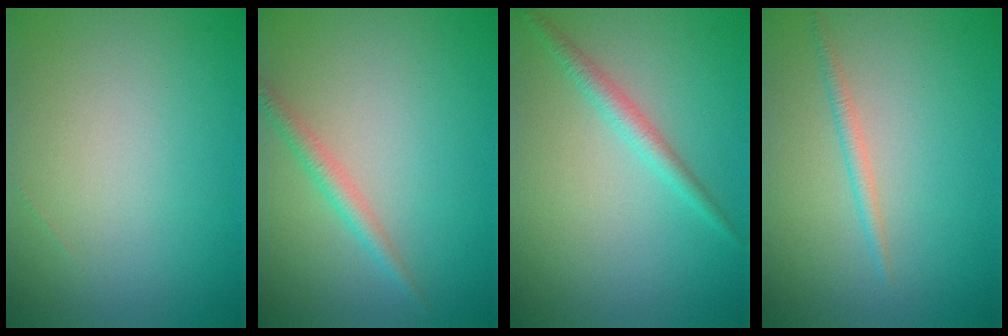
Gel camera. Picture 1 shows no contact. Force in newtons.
{"total": 1.8, "press": 1.8, "slide": 0.0}
{"total": 1.9, "press": 1.9, "slide": 0.0}
{"total": 1.2, "press": 1.2, "slide": 0.0}